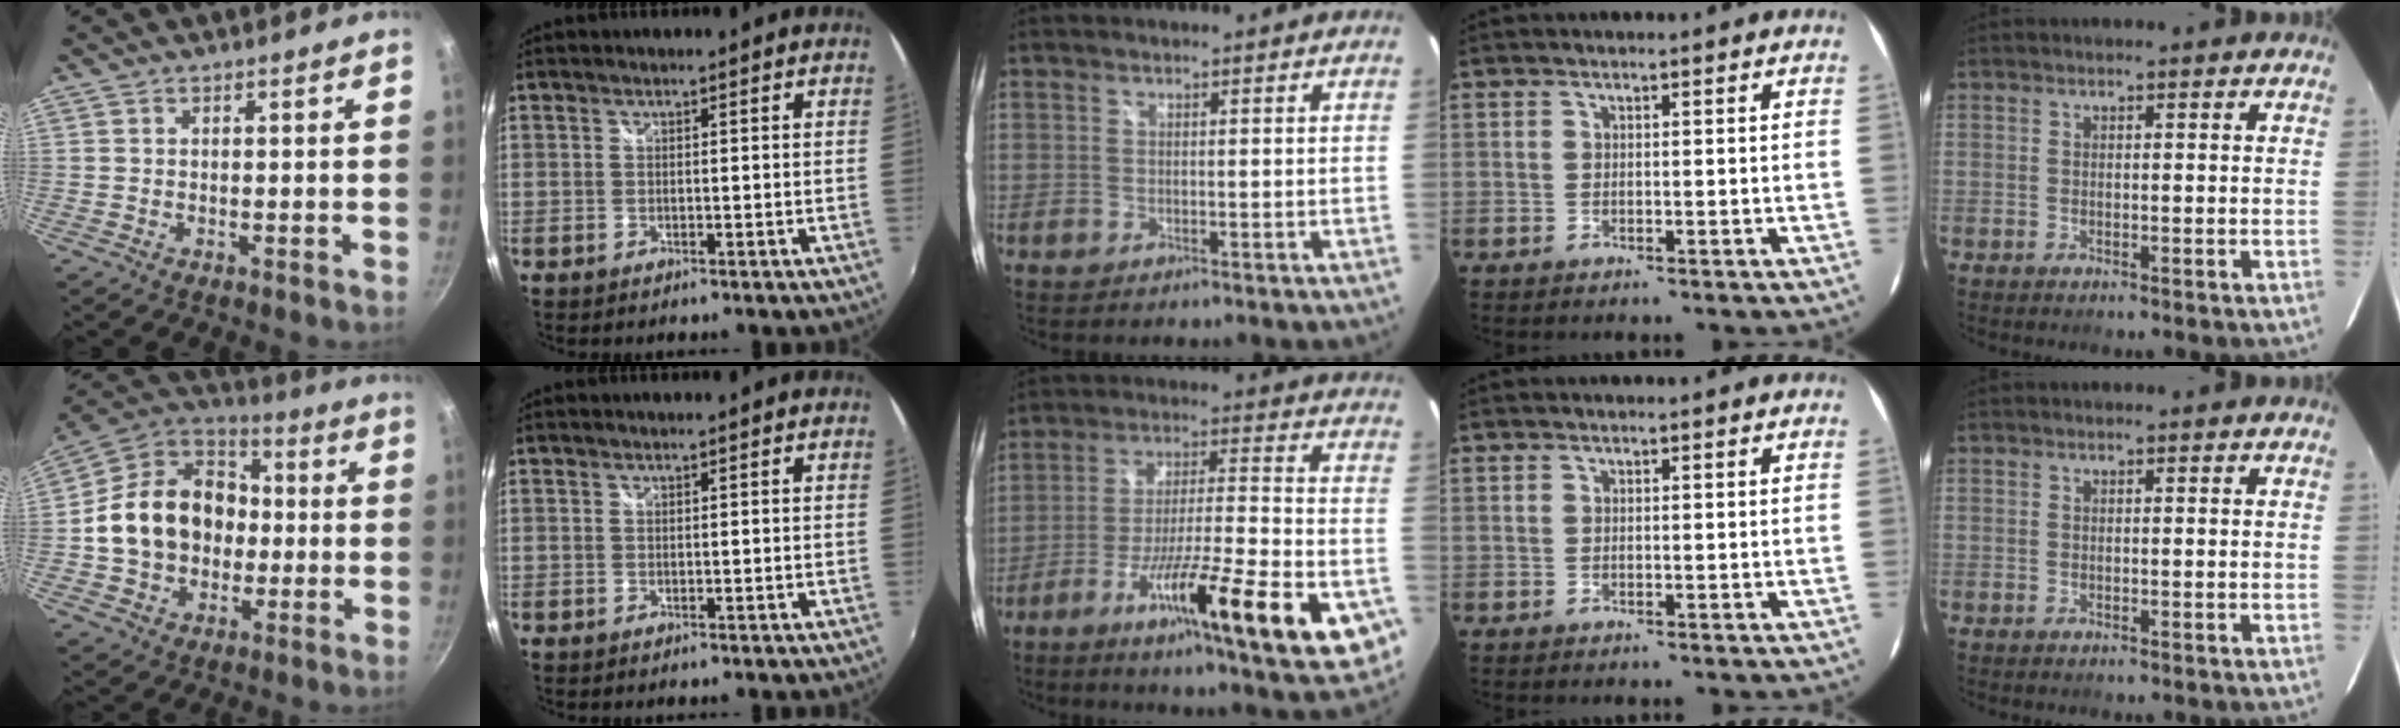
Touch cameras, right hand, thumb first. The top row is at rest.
{"thumb": {"total": 19.6, "force": [-1.0, 15.7, 11.6], "torque": [-0.175, 0.048, -0.023]}, "middle": {"total": 24.9, "force": [-11.7, 3.9, 21.6], "torque": [-0.334, -0.060, -0.183]}}